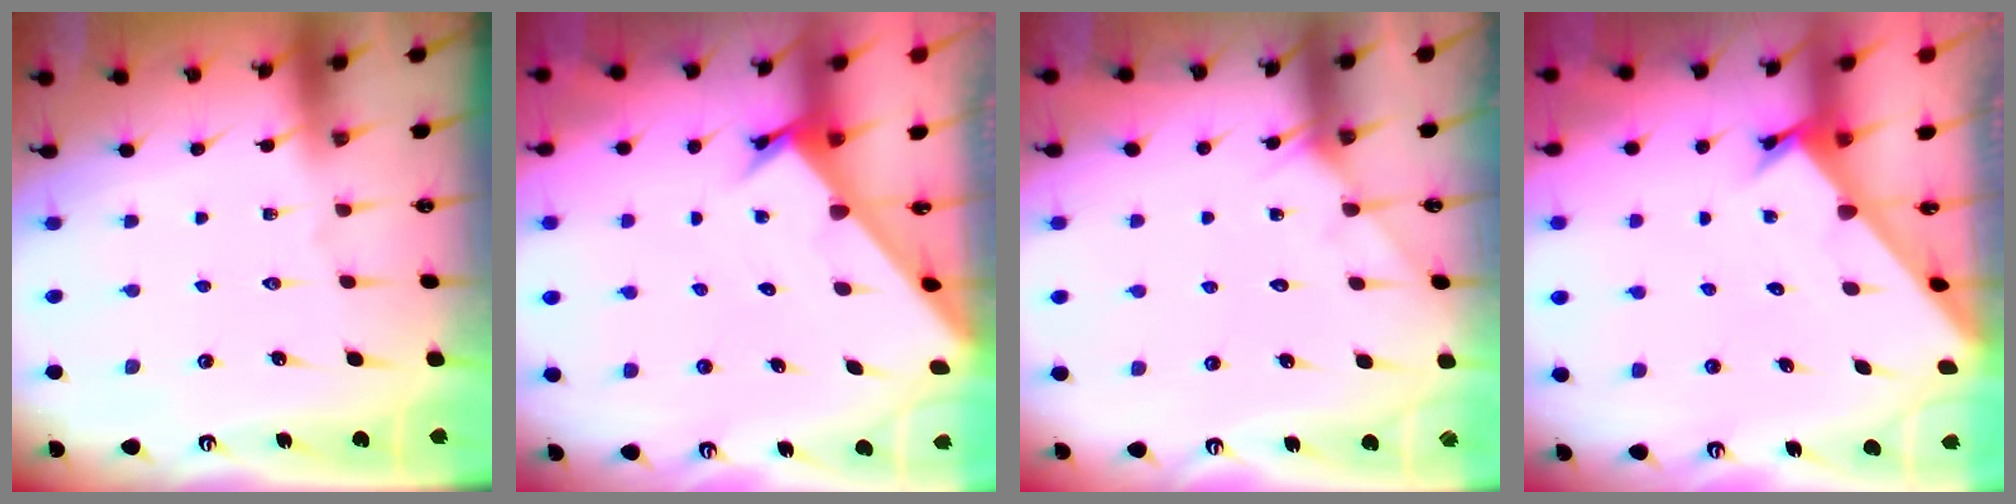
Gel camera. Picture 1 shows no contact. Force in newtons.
{"total": 2.1, "press": 2.1, "slide": 0.2}
{"total": 3.3, "press": 3.3, "slide": 0.3}
{"total": 2.1, "press": 2.1, "slide": 0.2}